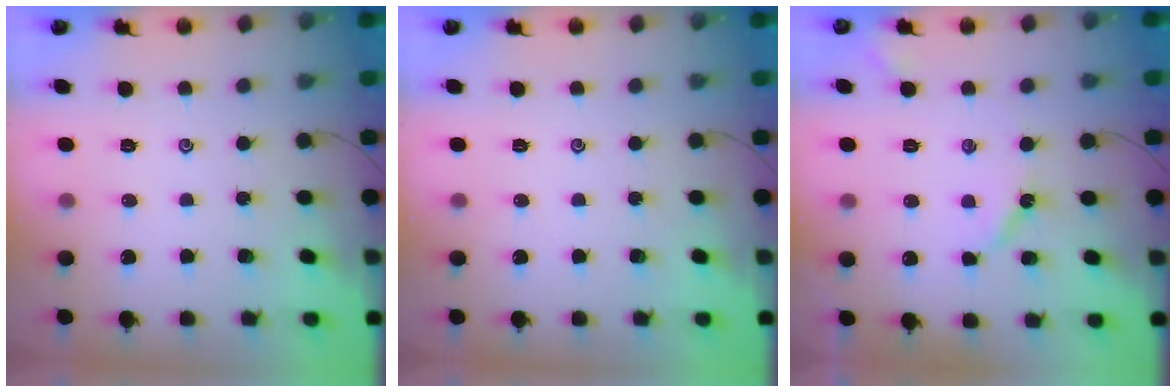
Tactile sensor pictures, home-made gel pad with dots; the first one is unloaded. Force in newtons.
{"total": 0.0}
{"total": 4.5, "press": 4.5, "slide": 0.6}